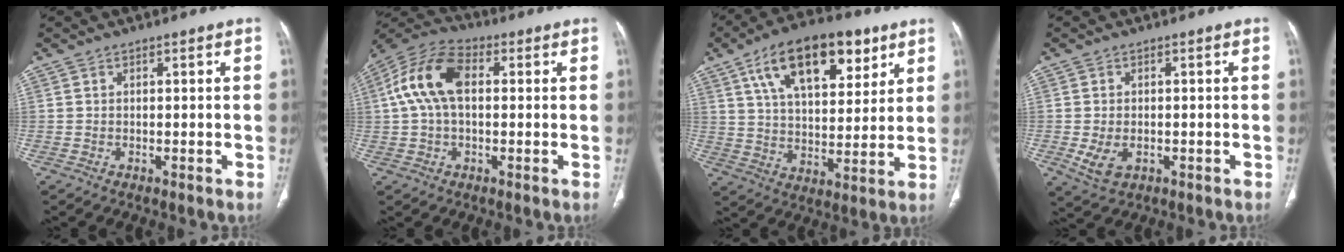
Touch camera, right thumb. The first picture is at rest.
{"total": 12.6, "force": [1.8, 7.5, 10.0], "torque": [-0.202, 0.032, 0.024]}
{"total": 20.2, "force": [10.2, 10.0, 14.4], "torque": [-0.199, -0.020, 0.172]}
{"total": 4.9, "force": [-1.1, 3.2, 3.5], "torque": [-0.069, -0.002, -0.010]}